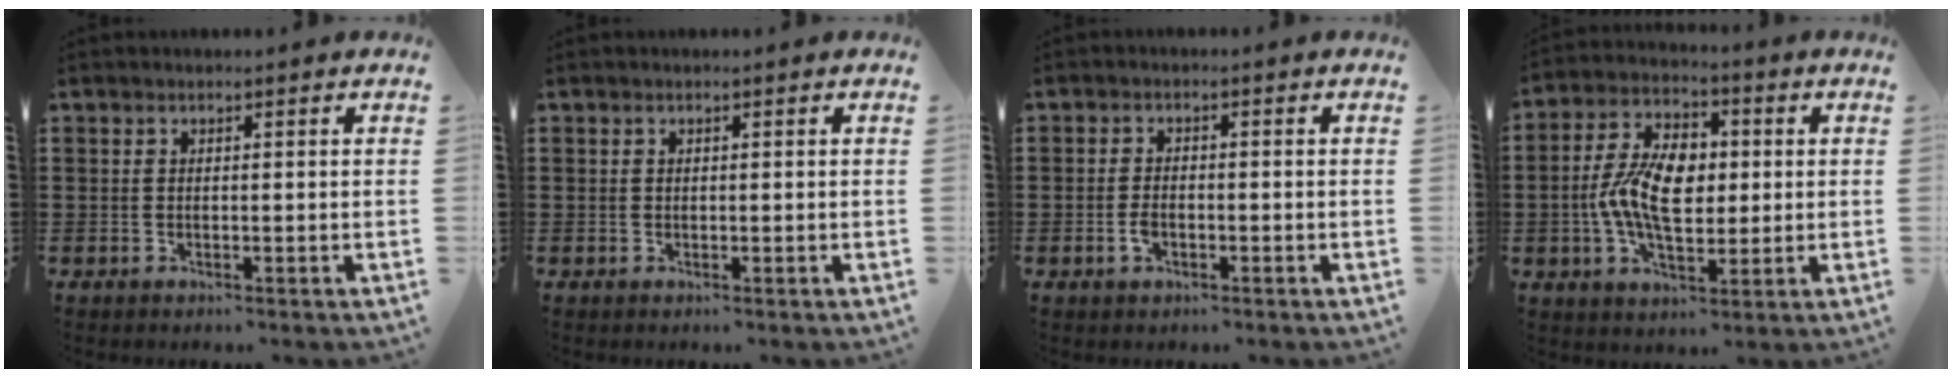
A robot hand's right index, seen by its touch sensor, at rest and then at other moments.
{"total": 0.0}
{"total": 2.2, "force": [-0.8, 1.2, 1.7], "torque": [-0.040, -0.003, -0.016]}
{"total": 10.1, "force": [-0.4, 6.0, 8.1], "torque": [-0.184, 0.011, -0.013]}